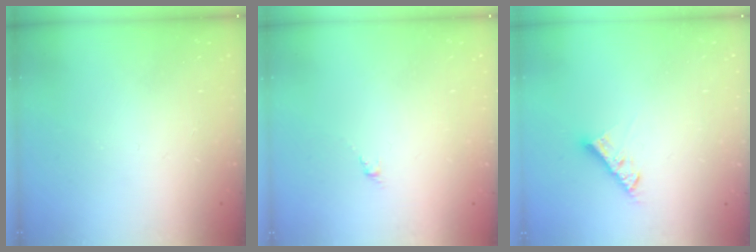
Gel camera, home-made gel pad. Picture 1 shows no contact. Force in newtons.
{"total": 0.0}
{"total": 6.1, "press": 6.1, "slide": 0.4}